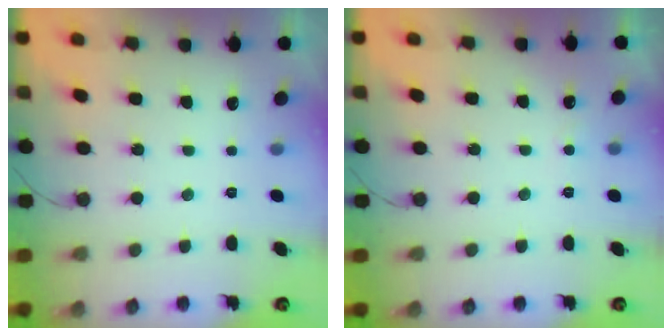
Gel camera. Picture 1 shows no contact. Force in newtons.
{"total": 3.9, "press": 3.9, "slide": 0.5}